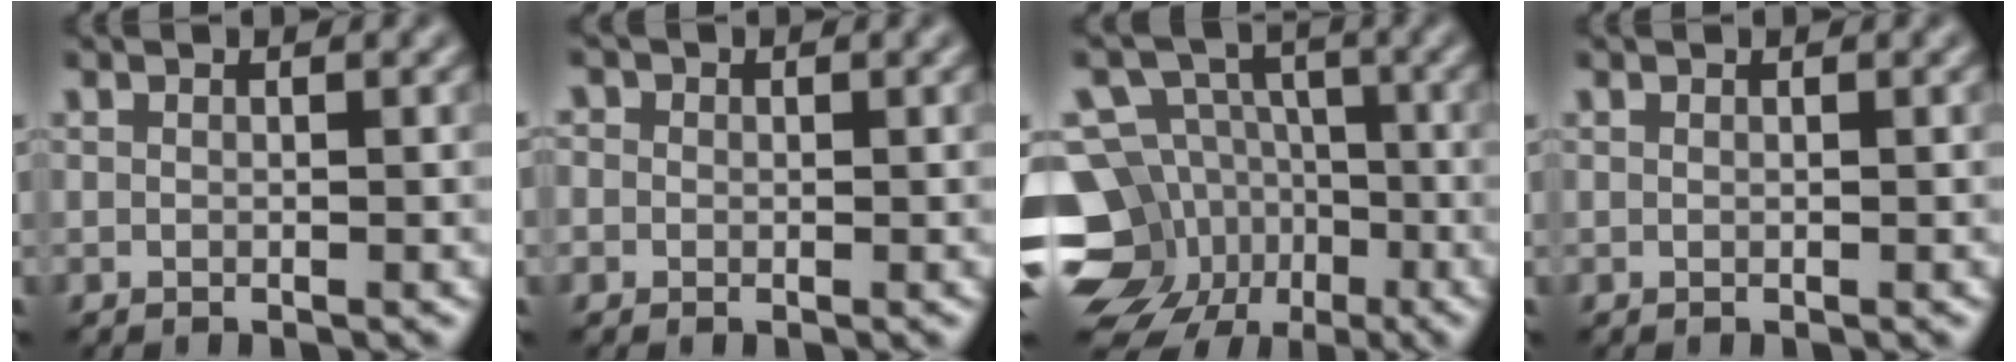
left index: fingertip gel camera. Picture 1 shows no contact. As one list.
[{"total": 1.9, "force": [0.6, 1.7, 0.6], "torque": [0.002, 0.011, -0.012]}, {"total": 12.9, "force": [-5.5, 10.9, 4.3], "torque": [-0.092, -0.020, -0.114]}, {"total": 0.0}]